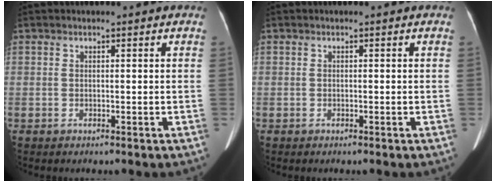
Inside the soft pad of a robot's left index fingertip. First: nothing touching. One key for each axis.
{"total": 0.0}